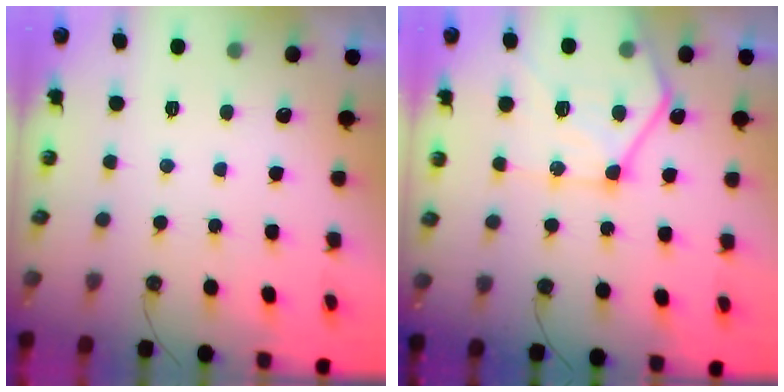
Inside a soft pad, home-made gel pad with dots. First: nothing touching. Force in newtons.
{"total": 16.7, "press": 16.6, "slide": 1.6}